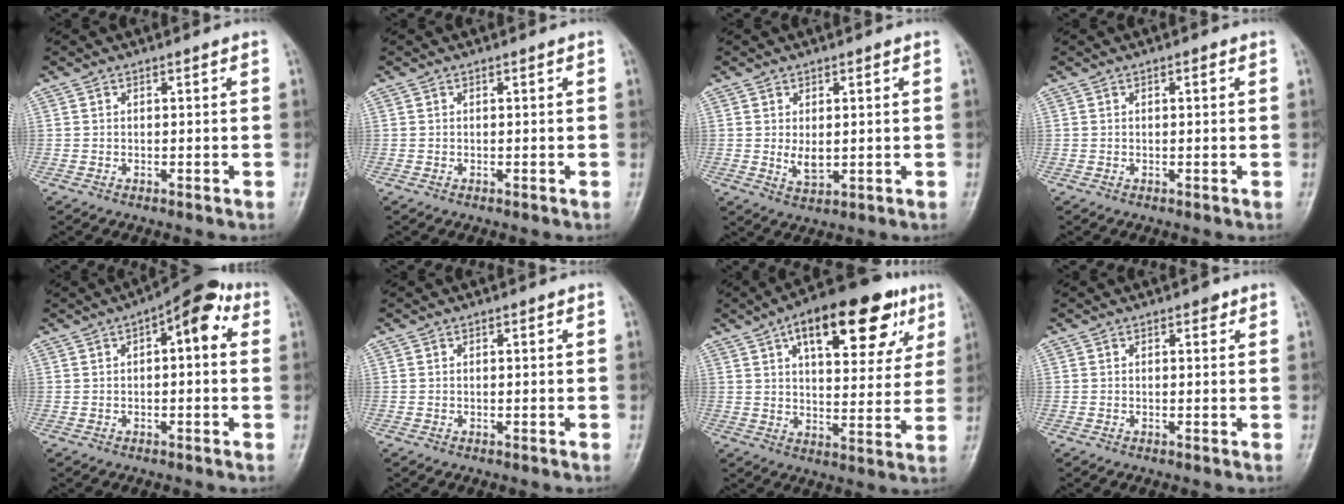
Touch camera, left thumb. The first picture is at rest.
{"total": 0.0}
{"total": 3.7, "force": [0.3, 2.2, 2.9], "torque": [-0.042, -0.012, 0.011]}
{"total": 0.8, "force": [0.3, 0.3, 0.6], "torque": [-0.007, 0.001, 0.002]}
{"total": 8.7, "force": [2.4, 3.7, 7.4], "torque": [-0.080, 0.026, 0.021]}
{"total": 0.0}
{"total": 21.5, "force": [10.3, 9.3, 16.4], "torque": [-0.199, -0.006, 0.149]}
{"total": 1.1, "force": [0.6, 0.7, 0.6], "torque": [0.001, -0.001, 0.005]}